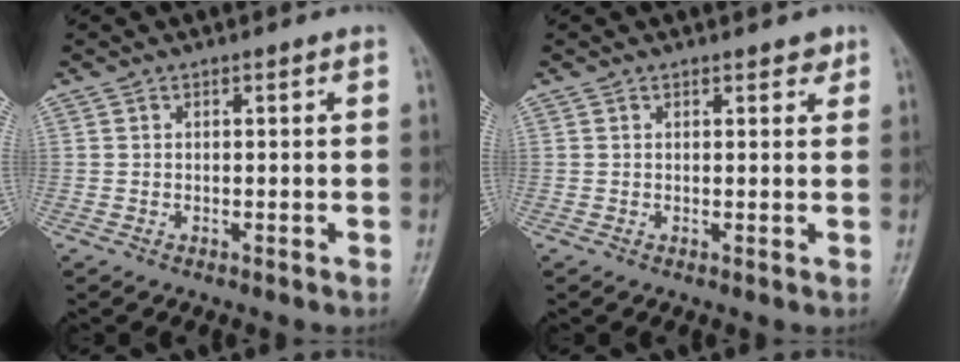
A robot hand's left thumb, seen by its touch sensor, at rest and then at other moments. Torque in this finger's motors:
{"motor_torque": [0.00, 0.22, -0.10, -0.08, 0.04]}